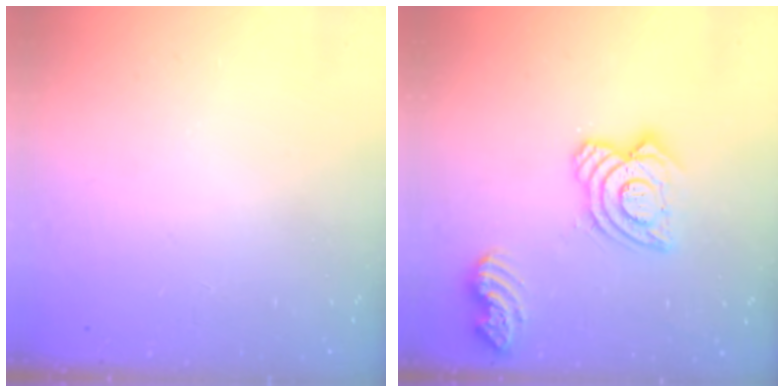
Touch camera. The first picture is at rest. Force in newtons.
{"total": 16.1, "press": 16.1, "slide": 1.5}